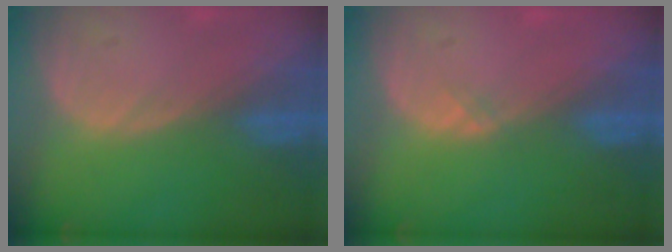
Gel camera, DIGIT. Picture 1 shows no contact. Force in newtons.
{"total": 0.8, "press": 0.5, "slide": 0.6}